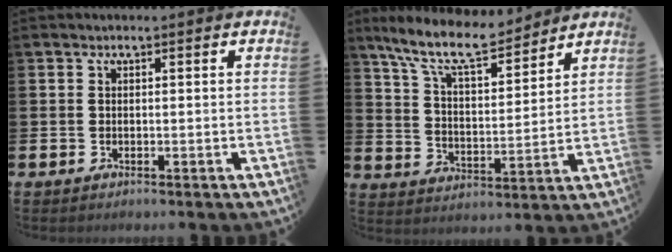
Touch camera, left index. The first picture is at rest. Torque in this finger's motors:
{"motor_torque": [1.22, -0.54, 0.76, 0.21]}